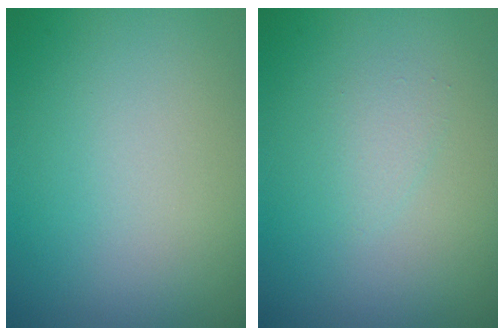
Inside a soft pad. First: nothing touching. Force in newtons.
{"total": 1.1, "press": 1.1, "slide": 0.1}